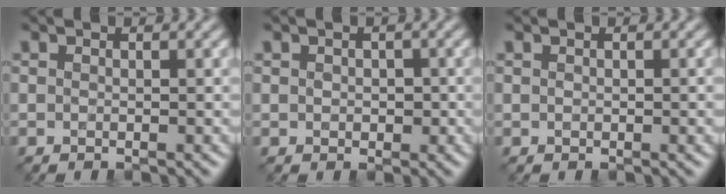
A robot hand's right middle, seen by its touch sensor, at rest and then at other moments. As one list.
[{"total": 1.1, "force": [0.1, 1.0, 0.5], "torque": [-0.007, -0.003, 0.001]}, {"total": 1.0, "force": [0.1, 0.6, 0.7], "torque": [-0.011, -0.001, 0.003]}]